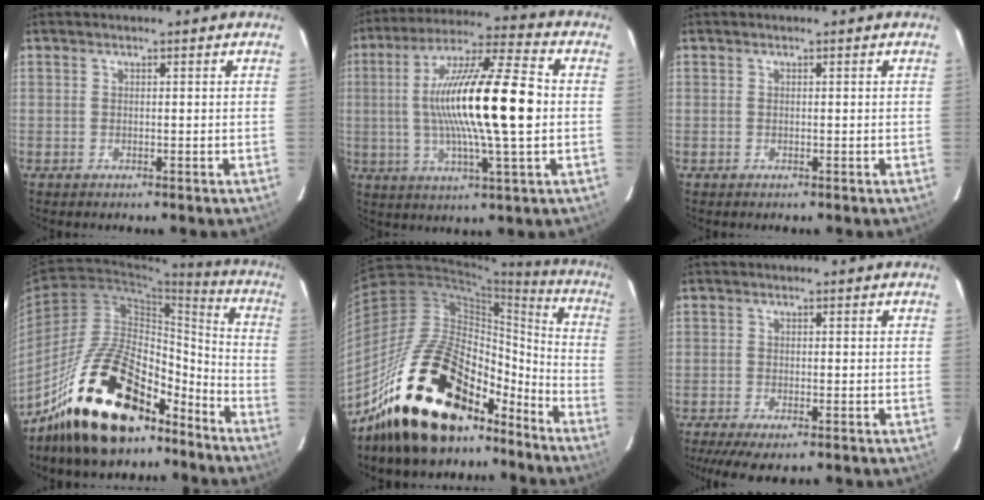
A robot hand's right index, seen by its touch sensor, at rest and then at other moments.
{"total": 19.4, "force": [0.2, 2.2, 19.3], "torque": [-0.349, 0.008, 0.000]}
{"total": 0.0}
{"total": 23.0, "force": [-16.6, 10.0, 12.3], "torque": [-0.218, 0.032, -0.268]}
{"total": 26.9, "force": [-18.8, 12.8, 14.5], "torque": [-0.263, 0.027, -0.298]}
{"total": 7.8, "force": [-5.7, 2.2, 4.9], "torque": [-0.113, -0.028, -0.095]}